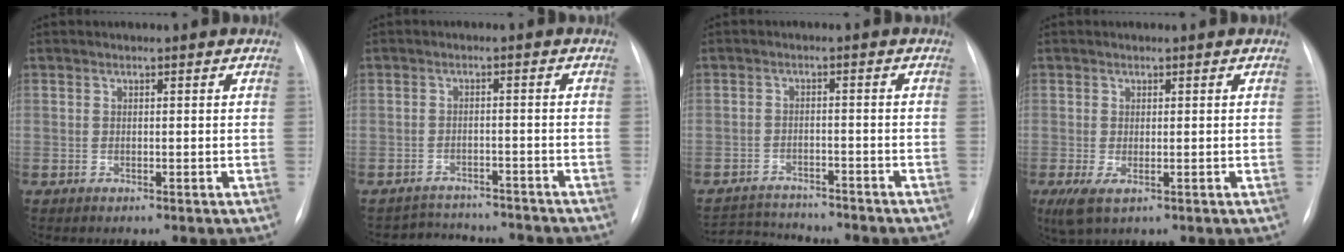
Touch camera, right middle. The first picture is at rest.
{"total": 7.3, "force": [-7.1, 1.5, 0.3], "torque": [-0.005, 0.015, -0.095]}
{"total": 7.7, "force": [-7.5, 0.8, 1.4], "torque": [-0.023, 0.000, -0.114]}
{"total": 3.4, "force": [-1.1, 1.5, 2.8], "torque": [-0.058, -0.010, -0.012]}